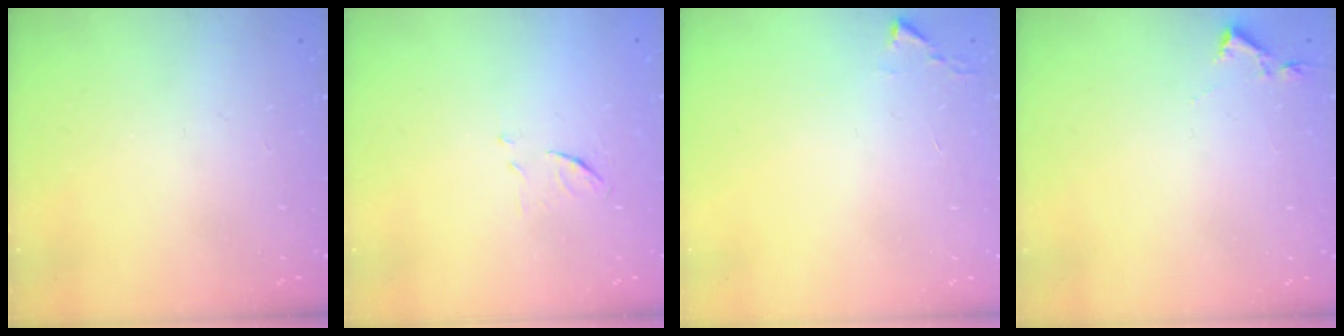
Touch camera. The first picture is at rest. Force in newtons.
{"total": 6.3, "press": 6.3, "slide": 0.6}
{"total": 2.4, "press": 2.4, "slide": 0.3}
{"total": 2.9, "press": 2.9, "slide": 0.5}